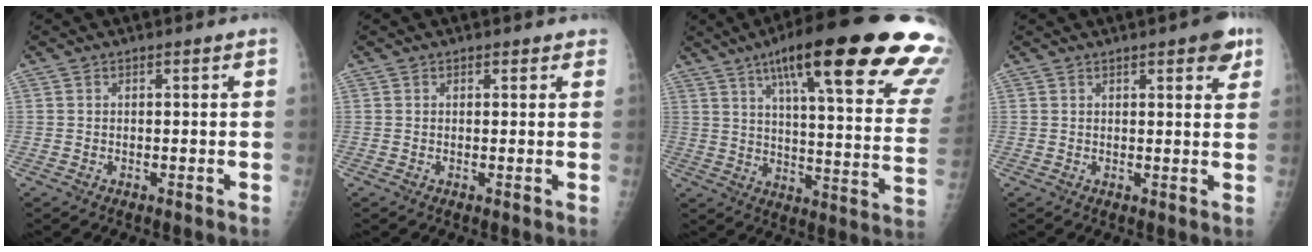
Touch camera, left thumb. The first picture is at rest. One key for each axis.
{"total": 1.0, "fx": 0.7, "fy": 0.7, "fz": 0.1, "tx": 0.013, "ty": -0.003, "tz": 0.003}
{"total": 31.3, "fx": 18.5, "fy": 6.1, "fz": 24.5, "tx": -0.279, "ty": -0.037, "tz": 0.256}
{"total": 5.3, "fx": 3.0, "fy": 1.7, "fz": 4.0, "tx": -0.036, "ty": -0.010, "tz": 0.030}